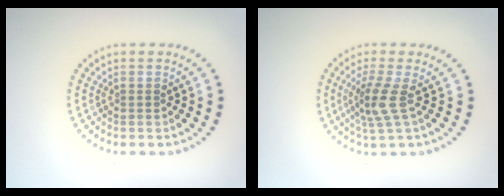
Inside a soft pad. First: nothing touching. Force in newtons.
{"total": 2.8, "press": 2.1, "slide": 1.8}